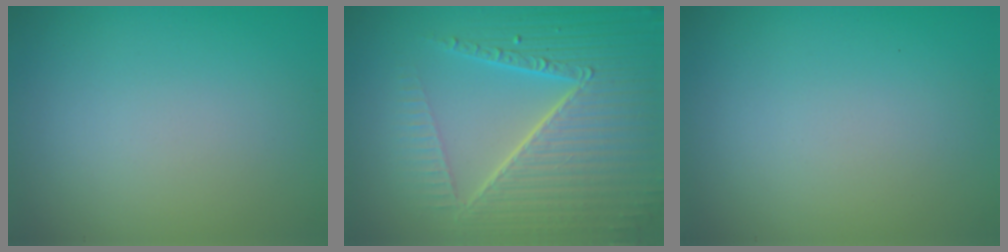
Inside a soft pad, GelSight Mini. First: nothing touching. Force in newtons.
{"total": 8.5, "press": 5.9, "slide": 6.1}
{"total": 0.0}